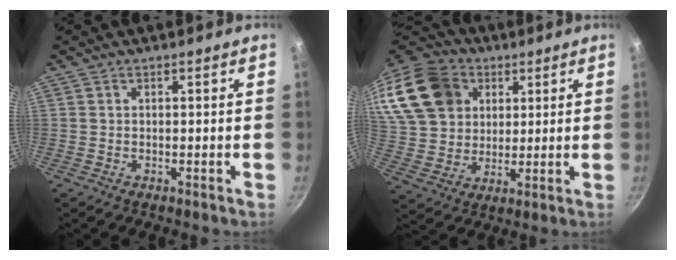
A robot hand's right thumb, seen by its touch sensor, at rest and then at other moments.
{"total": 23.6, "force": [9.7, 18.1, 11.7], "torque": [-0.250, 0.018, 0.188]}